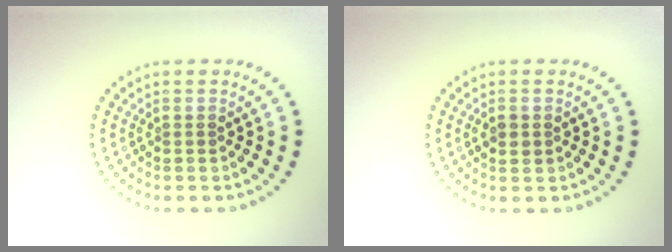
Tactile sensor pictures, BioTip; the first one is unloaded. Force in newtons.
{"total": 1.0, "press": 1.0, "slide": 0.2}